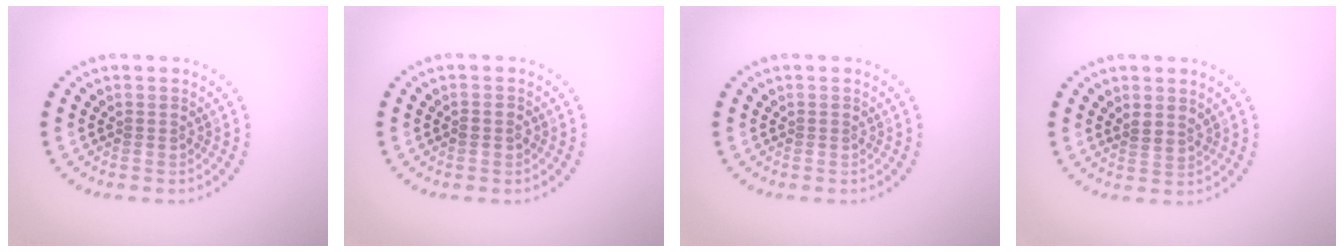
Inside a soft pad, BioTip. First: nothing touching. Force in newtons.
{"total": 1.0, "press": 0.9, "slide": 0.3}
{"total": 0.0}
{"total": 1.3, "press": 1.0, "slide": 0.9}